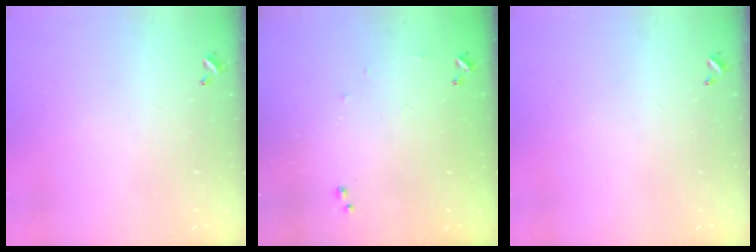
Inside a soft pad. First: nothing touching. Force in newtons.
{"total": 6.4, "press": 6.4, "slide": 0.8}
{"total": 0.0}